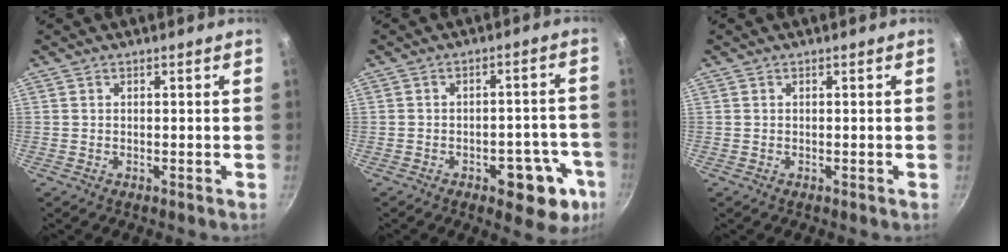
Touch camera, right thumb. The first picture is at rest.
{"total": 11.8, "force": [-5.4, 6.0, 8.7], "torque": [-0.049, 0.034, -0.061]}
{"total": 0.0}